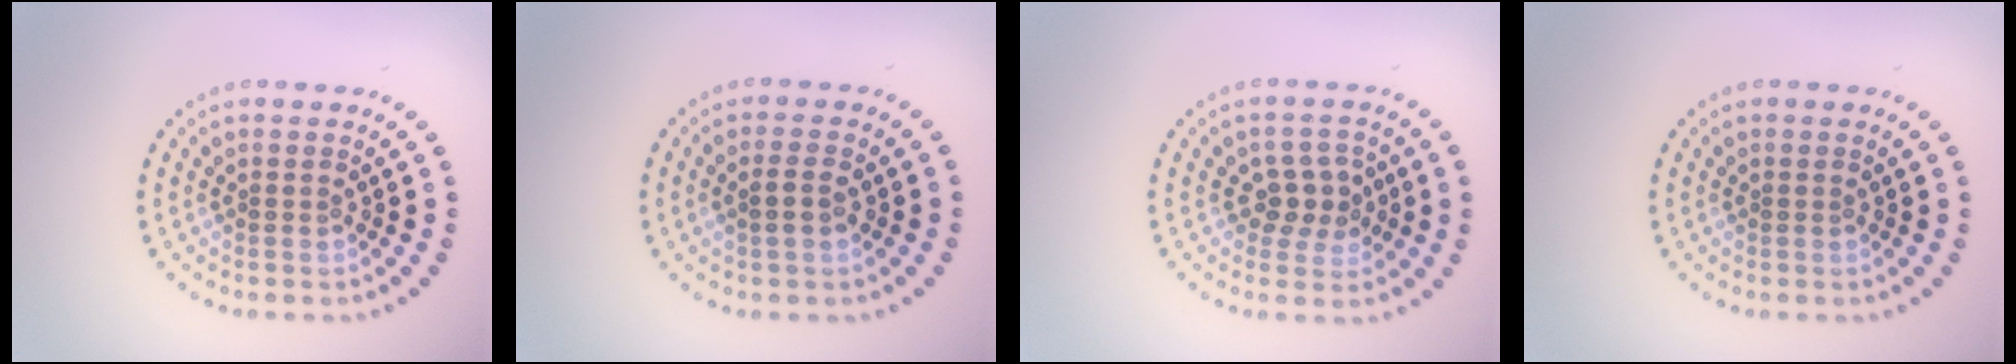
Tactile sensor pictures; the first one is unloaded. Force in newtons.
{"total": 1.3, "press": 1.3, "slide": 0.3}
{"total": 2.7, "press": 2.5, "slide": 1.0}
{"total": 0.0}